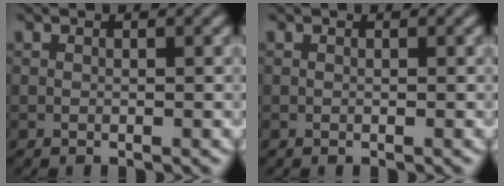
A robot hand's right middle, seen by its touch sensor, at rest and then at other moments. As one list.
[{"total": 0.0}]